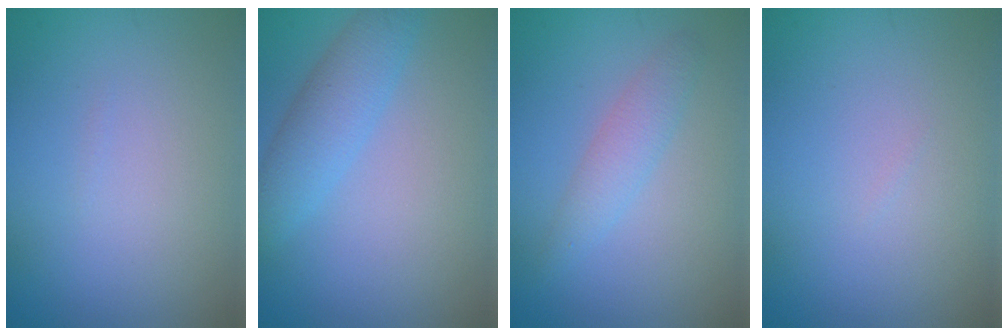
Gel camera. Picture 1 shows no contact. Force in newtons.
{"total": 3.5, "press": 3.5, "slide": 0.2}
{"total": 2.1, "press": 2.1, "slide": 0.2}
{"total": 0.0}